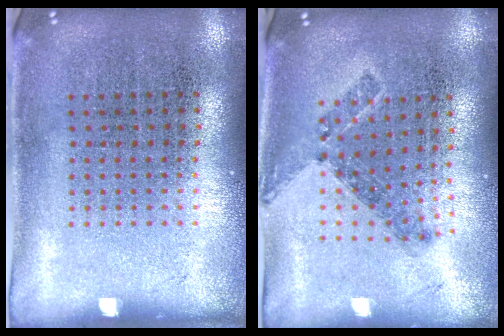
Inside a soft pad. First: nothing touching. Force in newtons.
{"total": 0.7, "press": 0.6, "slide": 0.3}